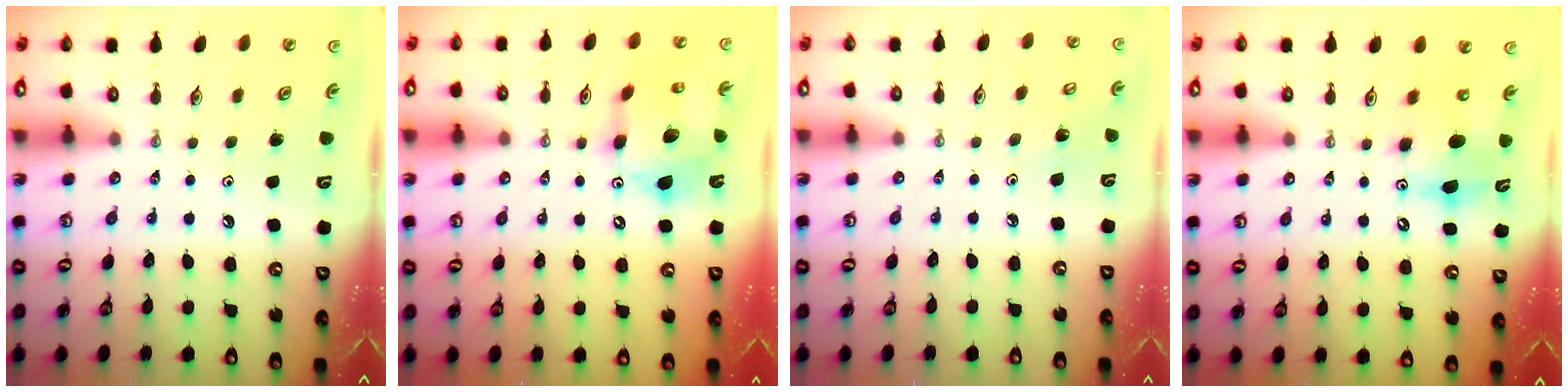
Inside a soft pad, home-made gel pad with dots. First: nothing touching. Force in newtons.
{"total": 13.1, "press": 13.0, "slide": 1.2}
{"total": 4.3, "press": 4.3, "slide": 0.4}
{"total": 8.6, "press": 8.6, "slide": 0.9}